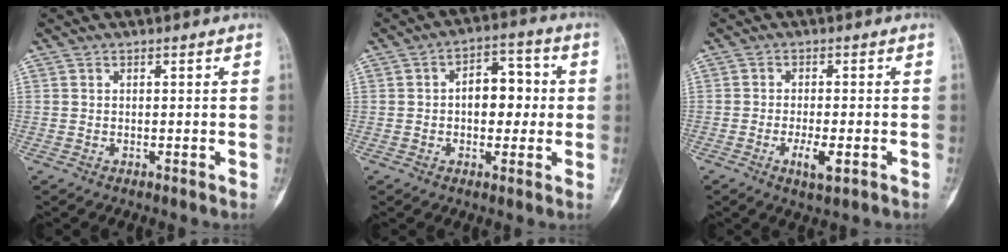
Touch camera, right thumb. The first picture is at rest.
{"total": 8.8, "force": [0.2, 5.5, 6.9], "torque": [-0.065, 0.023, -0.005]}
{"total": 4.6, "force": [-1.8, 1.4, 4.0], "torque": [-0.074, -0.001, -0.027]}